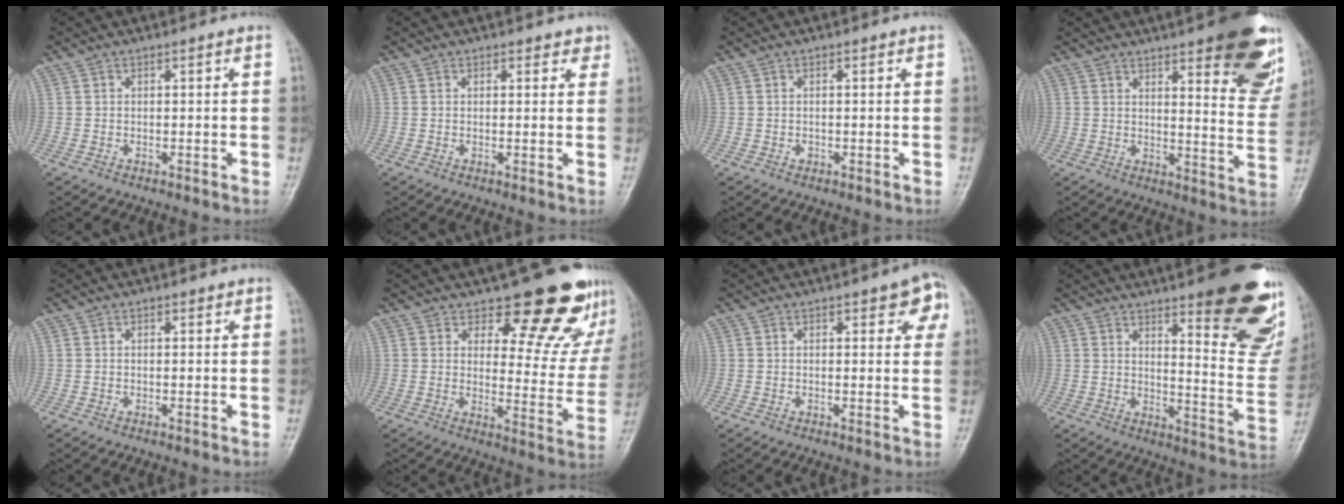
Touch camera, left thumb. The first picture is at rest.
{"total": 2.0, "force": [1.4, 1.2, 0.8], "torque": [0.013, -0.005, 0.011]}
{"total": 0.6, "force": [-0.1, 0.6, 0.3], "torque": [0.001, 0.001, -0.004]}
{"total": 21.2, "force": [12.6, 6.0, 16.0], "torque": [-0.171, -0.061, 0.153]}
{"total": 0.6, "force": [0.4, 0.4, 0.3], "torque": [-0.001, -0.002, 0.003]}
{"total": 16.2, "force": [12.7, 6.5, 7.6], "torque": [-0.037, -0.106, 0.153]}
{"total": 6.0, "force": [2.6, 2.5, 4.8], "torque": [-0.031, -0.005, 0.022]}
{"total": 23.5, "force": [14.4, 6.0, 17.6], "torque": [-0.190, -0.092, 0.185]}